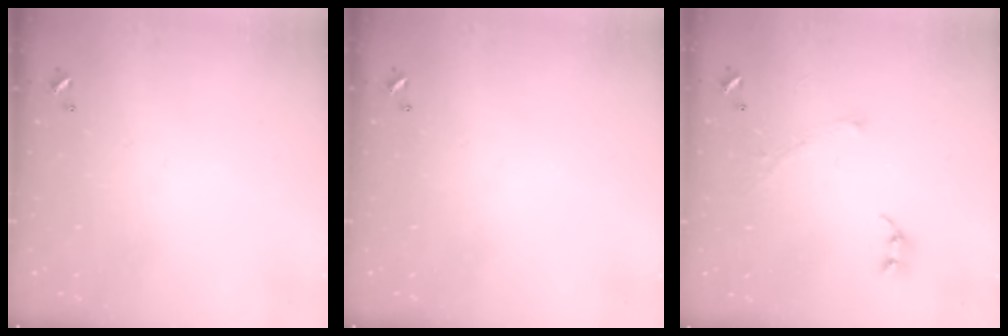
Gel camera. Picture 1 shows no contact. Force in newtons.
{"total": 0.0}
{"total": 2.9, "press": 2.9, "slide": 0.4}